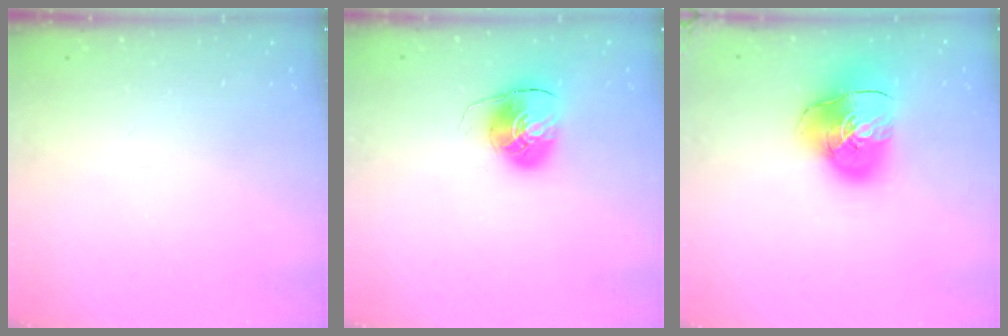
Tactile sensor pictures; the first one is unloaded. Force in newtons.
{"total": 8.6, "press": 8.6, "slide": 0.6}
{"total": 15.0, "press": 14.8, "slide": 2.2}